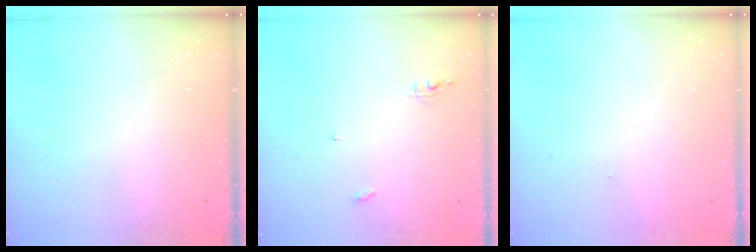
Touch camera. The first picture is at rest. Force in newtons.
{"total": 4.1, "press": 4.1, "slide": 0.3}
{"total": 5.3, "press": 0.3, "slide": 5.2}